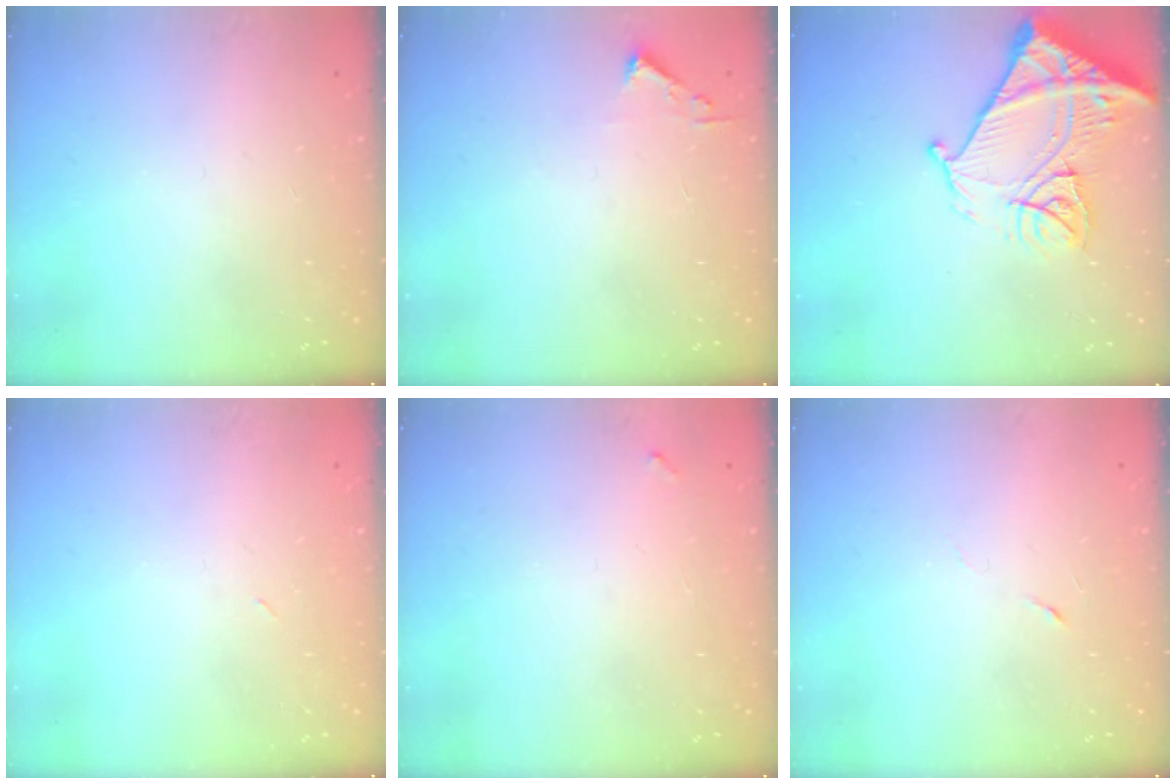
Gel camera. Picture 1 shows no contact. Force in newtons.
{"total": 2.4, "press": 2.4, "slide": 0.3}
{"total": 19.3, "press": 19.2, "slide": 2.2}
{"total": 2.9, "press": 2.9, "slide": 0.7}
{"total": 3.9, "press": 3.9, "slide": 0.3}
{"total": 2.9, "press": 2.7, "slide": 1.0}